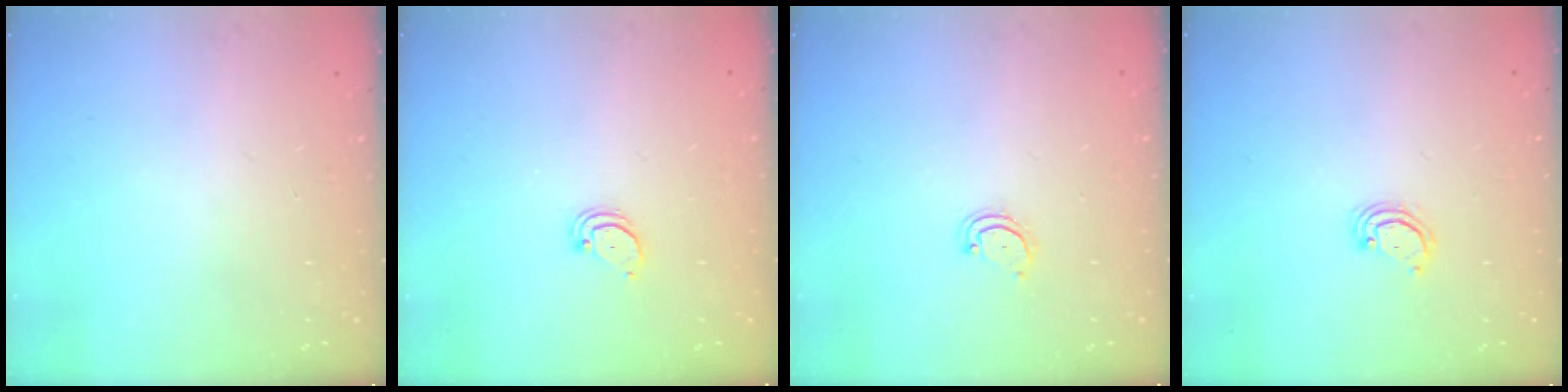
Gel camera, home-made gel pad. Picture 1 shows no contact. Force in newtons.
{"total": 2.0, "press": 2.0, "slide": 0.2}
{"total": 3.6, "press": 3.5, "slide": 0.4}
{"total": 2.8, "press": 2.8, "slide": 0.2}